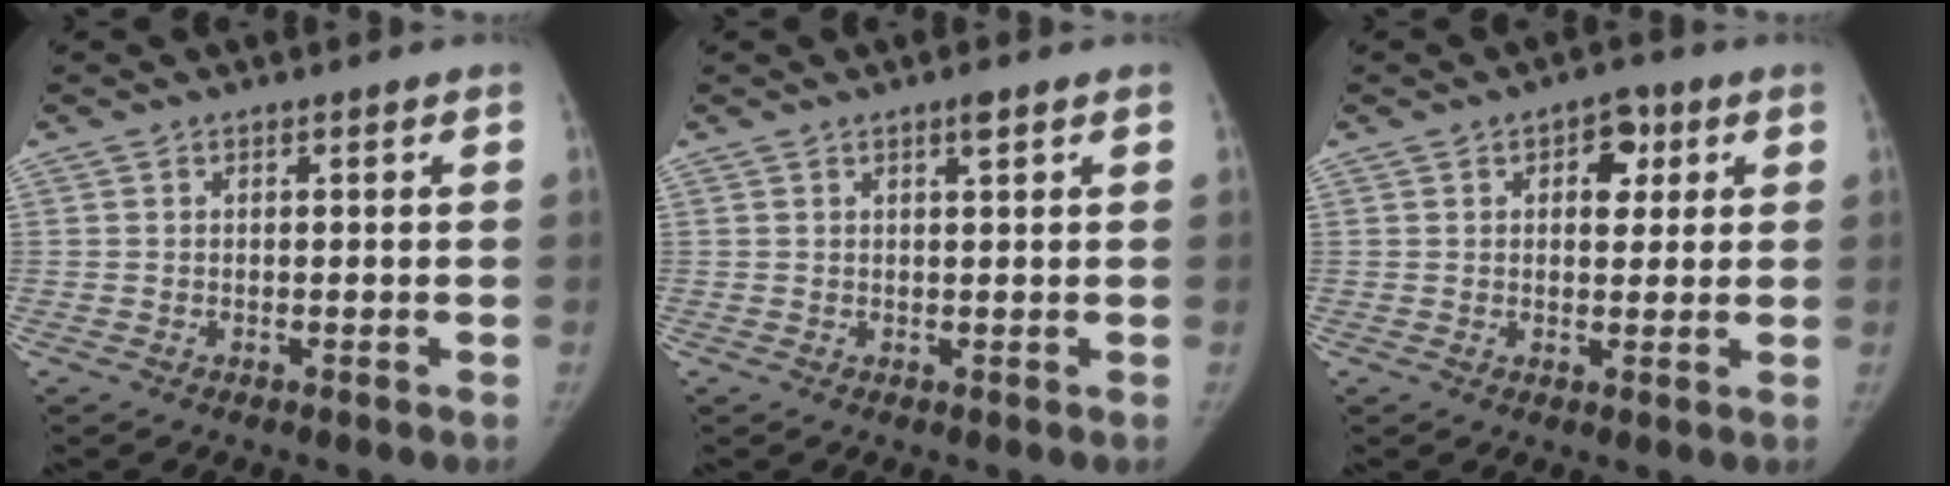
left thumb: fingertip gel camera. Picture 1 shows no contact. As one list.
[{"total": 1.5, "force": [0.9, 0.2, 1.1], "torque": [-0.018, -0.004, 0.015]}, {"total": 5.6, "force": [2.1, 3.6, 3.8], "torque": [-0.020, -0.003, 0.022]}]